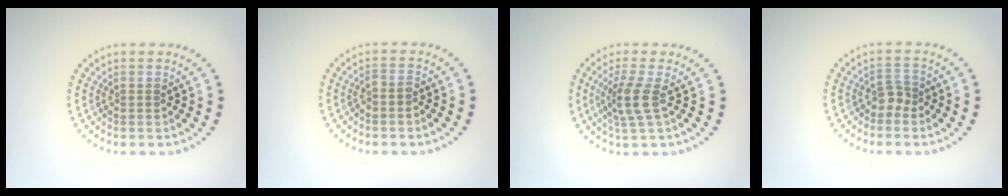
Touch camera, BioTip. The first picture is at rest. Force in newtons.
{"total": 0.8, "press": 0.6, "slide": 0.6}
{"total": 2.6, "press": 2.1, "slide": 1.7}
{"total": 1.3, "press": 1.0, "slide": 0.8}